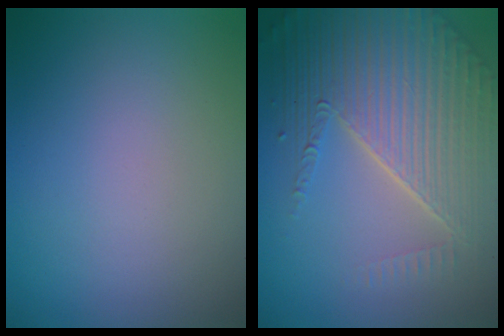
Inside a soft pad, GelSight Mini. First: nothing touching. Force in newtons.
{"total": 8.4, "press": 5.6, "slide": 6.3}